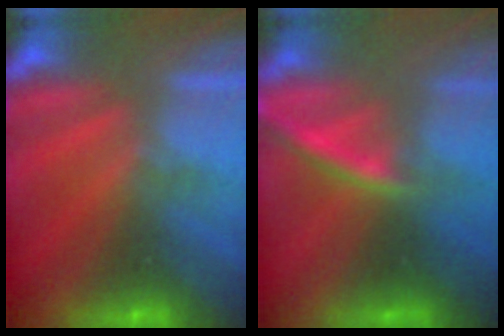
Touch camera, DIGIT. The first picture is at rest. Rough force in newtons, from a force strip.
{"total": 2.3}